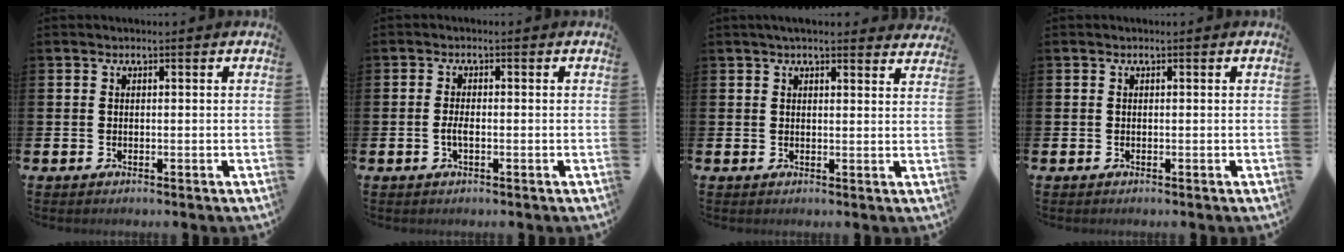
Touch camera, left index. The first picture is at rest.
{"total": 1.7, "force": [-0.5, 0.6, 1.5], "torque": [-0.022, -0.001, -0.011]}
{"total": 3.3, "force": [3.1, 0.5, 0.8], "torque": [-0.008, -0.016, 0.054]}
{"total": 0.0}